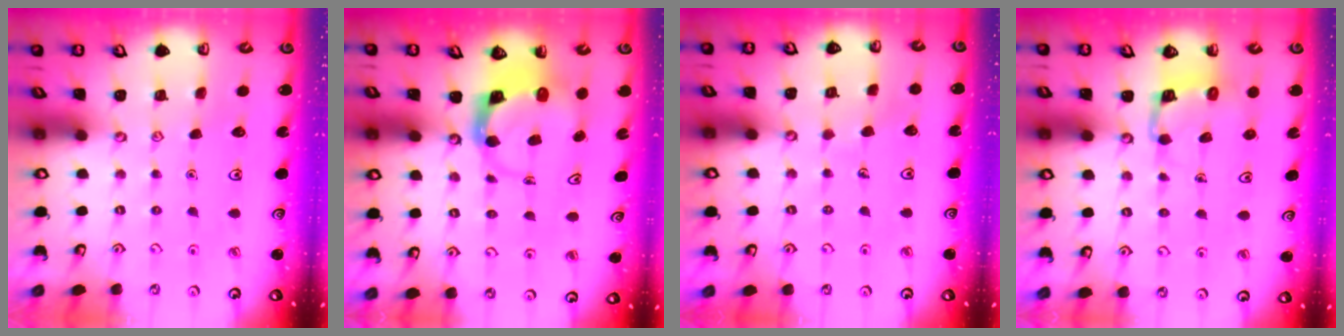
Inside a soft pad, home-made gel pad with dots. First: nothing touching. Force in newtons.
{"total": 3.6, "press": 3.6, "slide": 0.6}
{"total": 2.3, "press": 2.3, "slide": 0.1}
{"total": 2.8, "press": 2.8, "slide": 0.2}